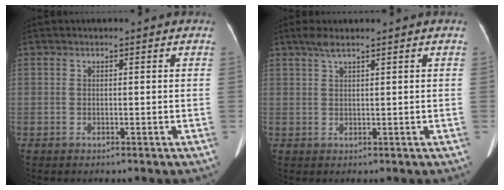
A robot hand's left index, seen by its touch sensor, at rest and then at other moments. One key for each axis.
{"total": 2.1, "fx": 1.6, "fy": 0.0, "fz": 1.4, "tx": -0.035, "ty": 0.012, "tz": 0.035}